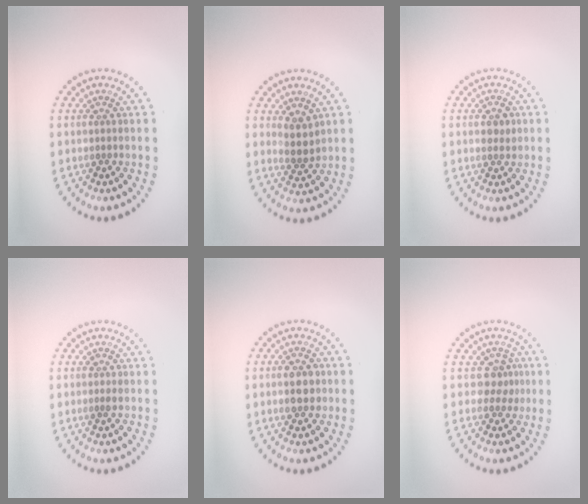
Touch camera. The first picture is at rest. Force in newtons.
{"total": 2.2, "press": 1.7, "slide": 1.3}
{"total": 1.5, "press": 1.5, "slide": 0.3}
{"total": 0.7, "press": 0.7, "slide": 0.1}
{"total": 2.9, "press": 2.9, "slide": 0.1}
{"total": 1.7, "press": 1.4, "slide": 0.9}